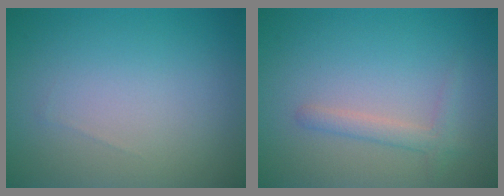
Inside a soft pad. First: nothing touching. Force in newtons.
{"total": 1.7, "press": 1.7, "slide": 0.1}